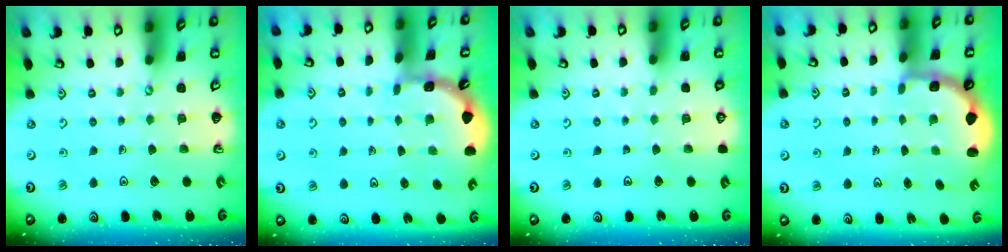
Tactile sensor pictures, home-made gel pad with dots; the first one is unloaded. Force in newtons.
{"total": 1.7, "press": 1.7, "slide": 0.1}
{"total": 0.0}
{"total": 2.9, "press": 2.0, "slide": 2.1}